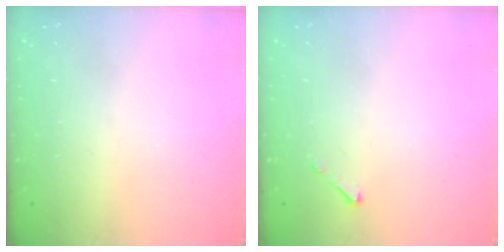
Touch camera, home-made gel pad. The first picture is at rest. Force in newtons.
{"total": 2.5, "press": 2.5, "slide": 0.3}